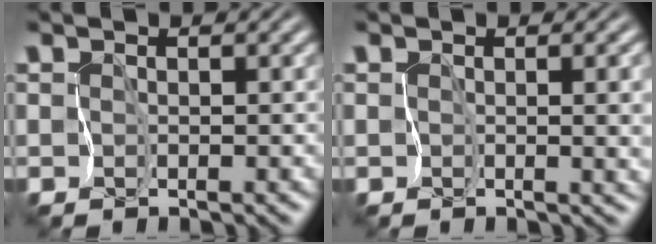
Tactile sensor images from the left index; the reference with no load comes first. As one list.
[{"total": 4.9, "force": [0.1, 2.4, 4.3], "torque": [-0.044, -0.013, 0.013]}]